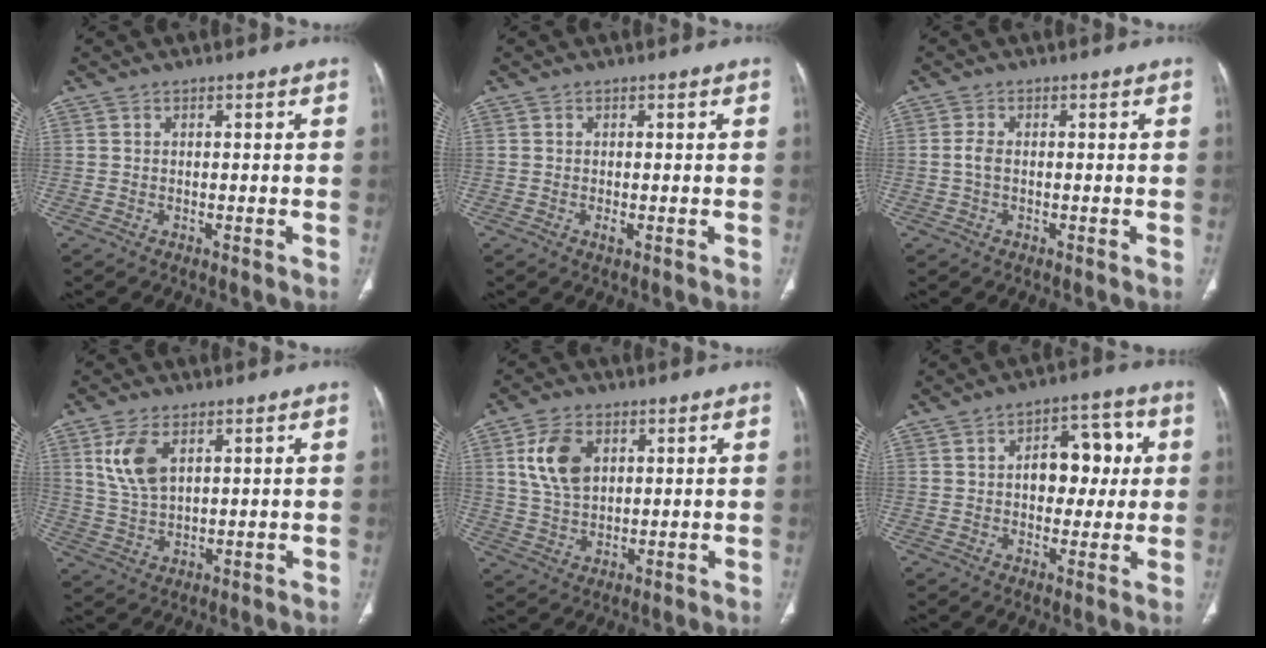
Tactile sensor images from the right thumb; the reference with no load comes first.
{"total": 0.7, "force": [-0.2, 0.2, 0.6], "torque": [-0.013, -0.003, -0.004]}
{"total": 2.0, "force": [-0.2, 1.1, 1.6], "torque": [-0.036, 0.002, -0.006]}
{"total": 7.9, "force": [3.3, 4.1, 5.9], "torque": [-0.121, -0.008, 0.072]}
{"total": 8.9, "force": [3.0, 5.7, 6.2], "torque": [-0.111, -0.009, 0.062]}
{"total": 10.5, "force": [1.4, 6.9, 7.9], "torque": [-0.064, 0.020, 0.019]}